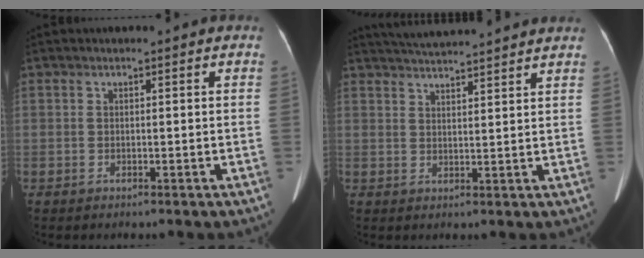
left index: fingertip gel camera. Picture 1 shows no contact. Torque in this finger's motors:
{"motor_torque": [0.31, -0.39, 0.02, 0.04]}